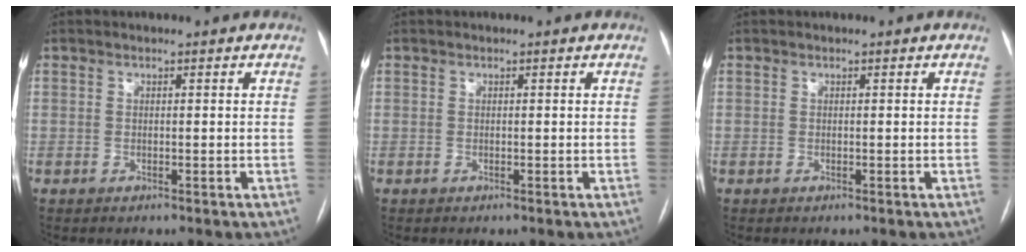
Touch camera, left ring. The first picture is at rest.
{"total": 0.0}
{"total": 0.0}